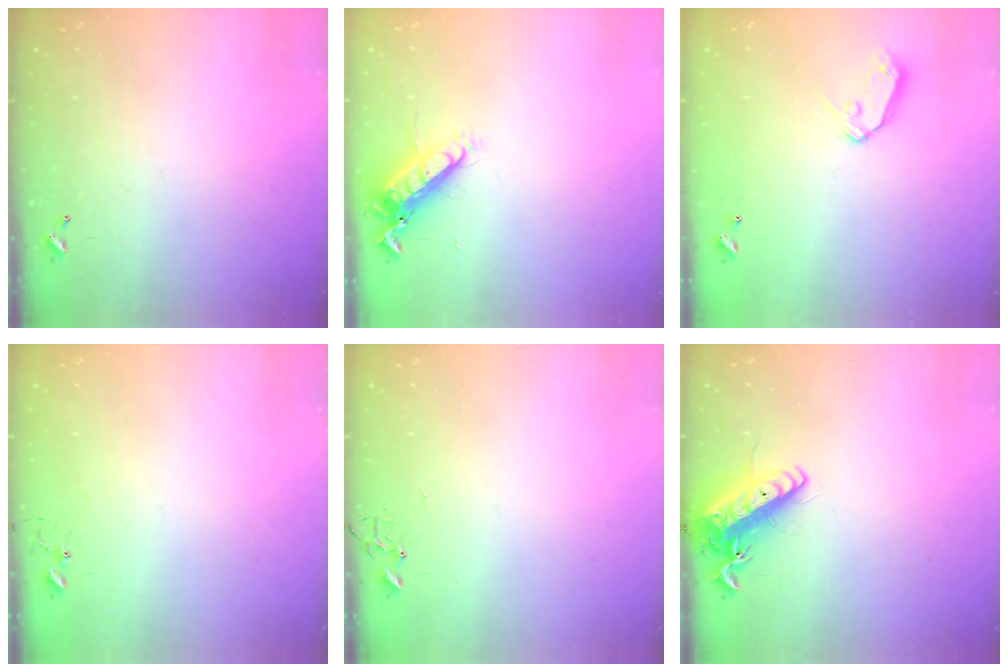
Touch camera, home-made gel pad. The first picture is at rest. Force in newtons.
{"total": 13.5, "press": 13.3, "slide": 1.9}
{"total": 7.1, "press": 7.1, "slide": 0.8}
{"total": 5.2, "press": 5.2, "slide": 0.4}
{"total": 0.0}
{"total": 13.9, "press": 13.7, "slide": 2.5}